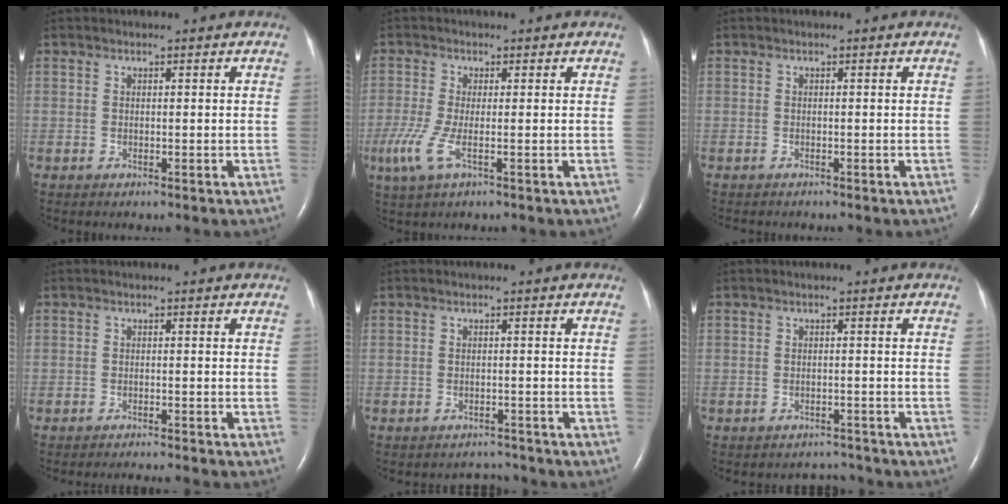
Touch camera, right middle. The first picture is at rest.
{"total": 4.7, "force": [-1.7, 0.9, 4.3], "torque": [-0.111, -0.016, -0.035]}
{"total": 1.2, "force": [-1.1, 0.4, 0.4], "torque": [-0.011, -0.003, -0.013]}
{"total": 4.8, "force": [-4.6, -0.2, 1.4], "torque": [-0.015, -0.012, -0.059]}
{"total": 2.1, "force": [-1.9, 0.3, -0.7], "torque": [0.007, -0.005, -0.025]}
{"total": 2.6, "force": [-2.4, 0.7, -0.7], "torque": [0.006, 0.001, -0.034]}